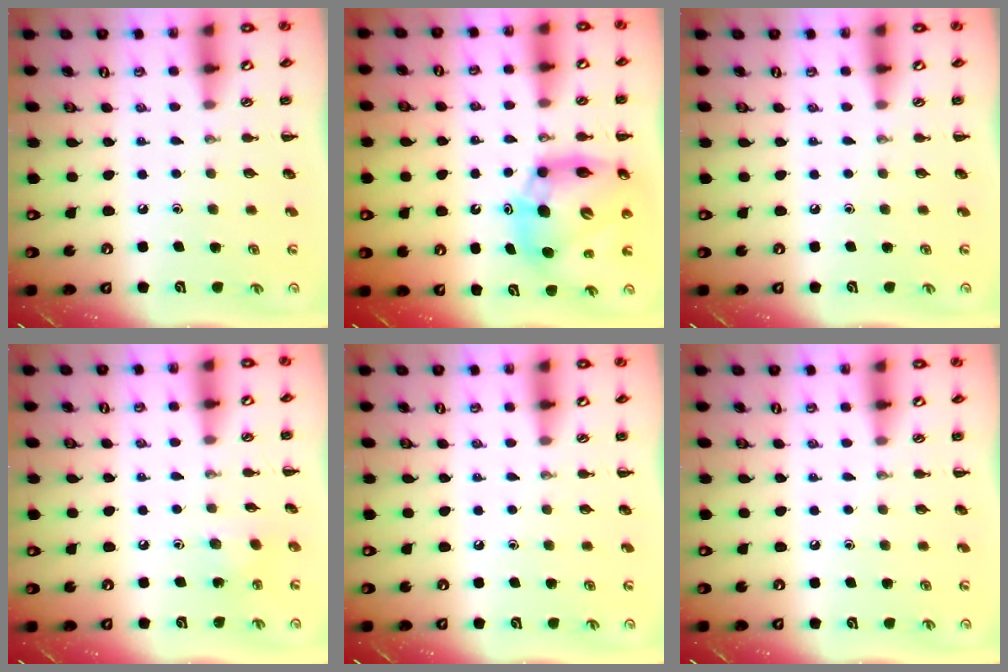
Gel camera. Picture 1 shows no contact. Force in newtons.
{"total": 13.6, "press": 13.0, "slide": 4.0}
{"total": 0.0}
{"total": 3.9, "press": 3.7, "slide": 1.2}
{"total": 0.0}
{"total": 0.0}